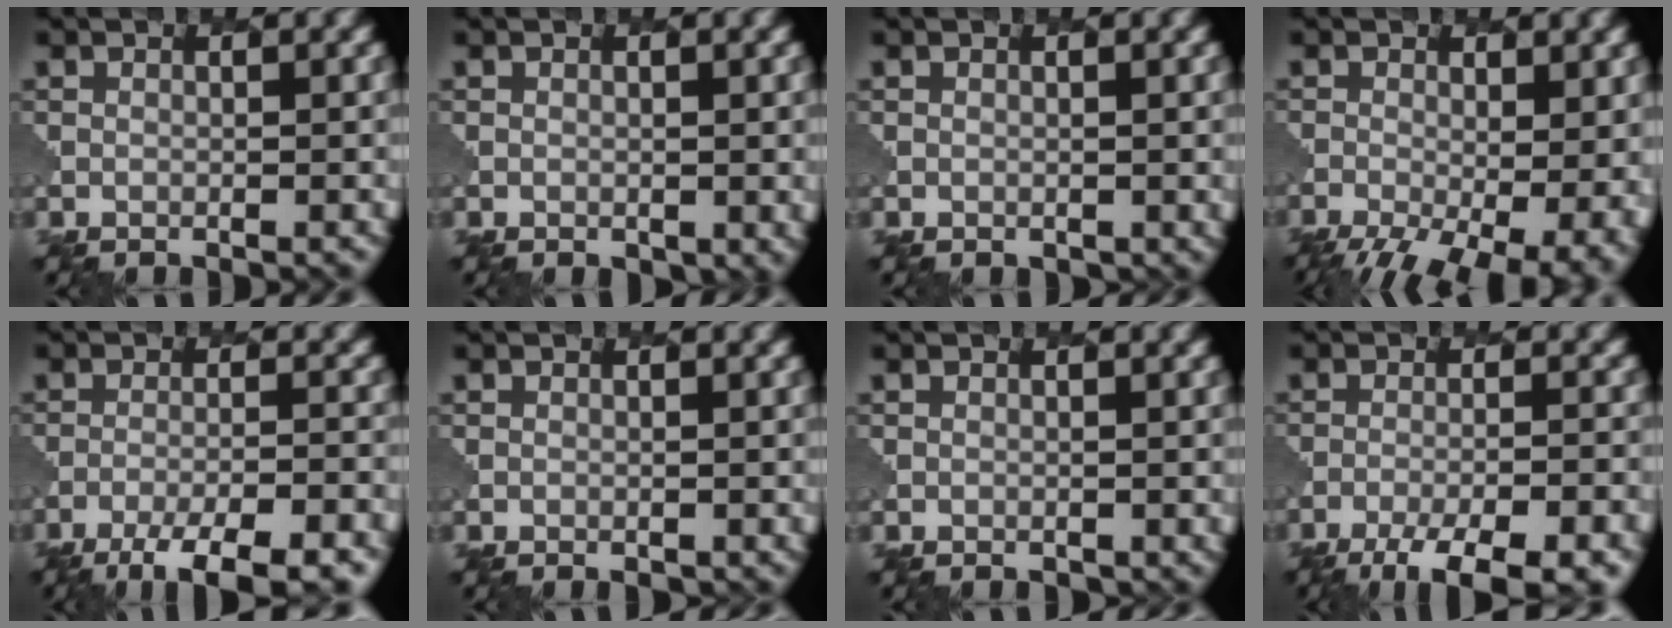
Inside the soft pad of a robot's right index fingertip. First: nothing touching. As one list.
[{"total": 2.0, "force": [-0.1, 1.4, 1.5], "torque": [-0.016, -0.007, 0.004]}, {"total": 0.9, "force": [0.2, 0.8, 0.4], "torque": [-0.006, -0.004, 0.005]}, {"total": 11.1, "force": [-4.8, 5.3, 8.6], "torque": [-0.126, -0.038, -0.051]}, {"total": 7.5, "force": [-5.3, 1.6, 5.0], "torque": [-0.079, -0.011, -0.084]}, {"total": 0.7, "force": [-0.1, 0.5, 0.5], "torque": [-0.005, 0.000, 0.004]}, {"total": 0.7, "force": [-0.1, 0.6, 0.3], "torque": [-0.004, 0.000, 0.006]}, {"total": 8.9, "force": [-6.5, 2.2, 5.7], "torque": [-0.100, -0.017, -0.093]}]